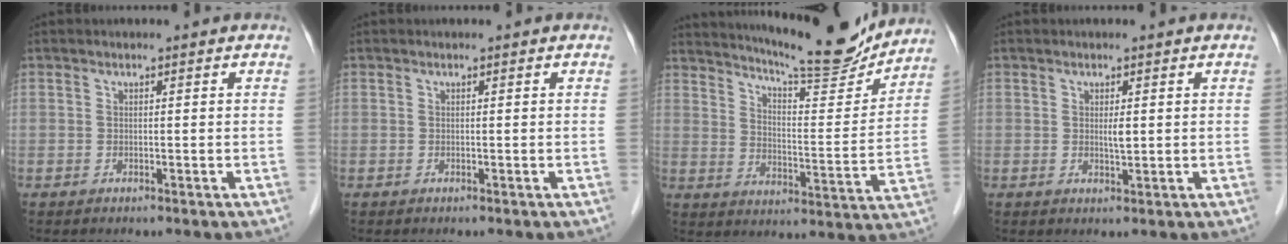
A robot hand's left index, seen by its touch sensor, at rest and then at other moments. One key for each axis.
{"total": 0.0}
{"total": 17.8, "fx": 16.5, "fy": 1.4, "fz": 6.7, "tx": -0.110, "ty": -0.034, "tz": 0.229}
{"total": 1.5, "fx": 0.3, "fy": 0.3, "fz": 1.4, "tx": -0.026, "ty": -0.001, "tz": 0.006}